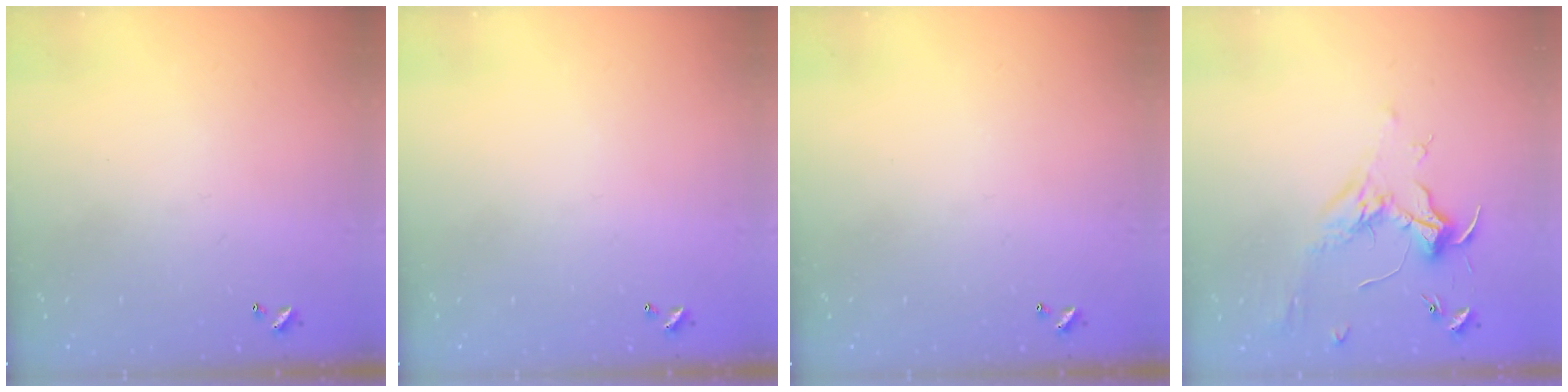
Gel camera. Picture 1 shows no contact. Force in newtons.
{"total": 0.0}
{"total": 0.0}
{"total": 1.8, "press": 1.6, "slide": 0.6}